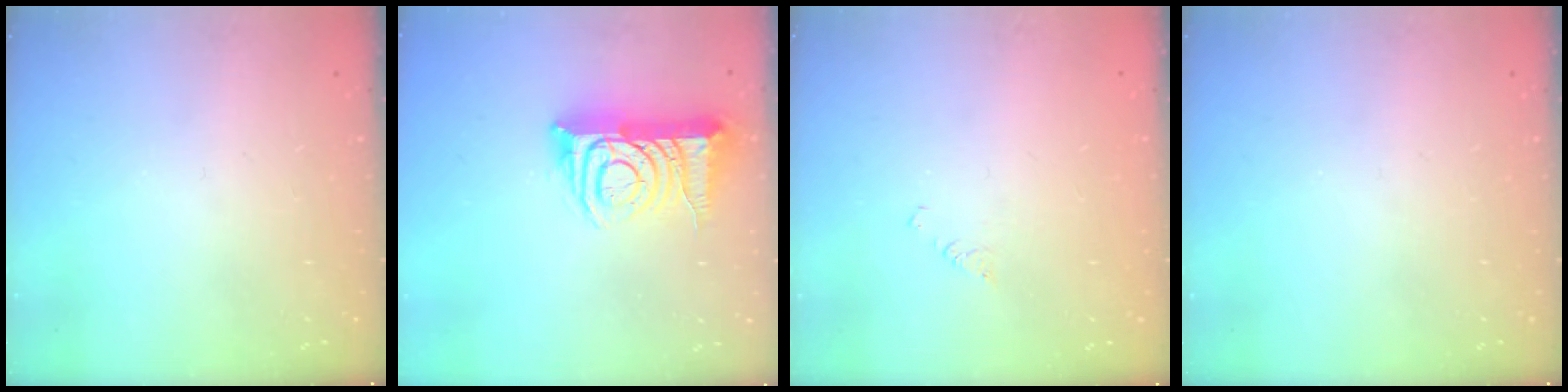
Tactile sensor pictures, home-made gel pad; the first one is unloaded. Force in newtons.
{"total": 12.2, "press": 12.1, "slide": 1.4}
{"total": 2.4, "press": 2.4, "slide": 0.4}
{"total": 0.0}